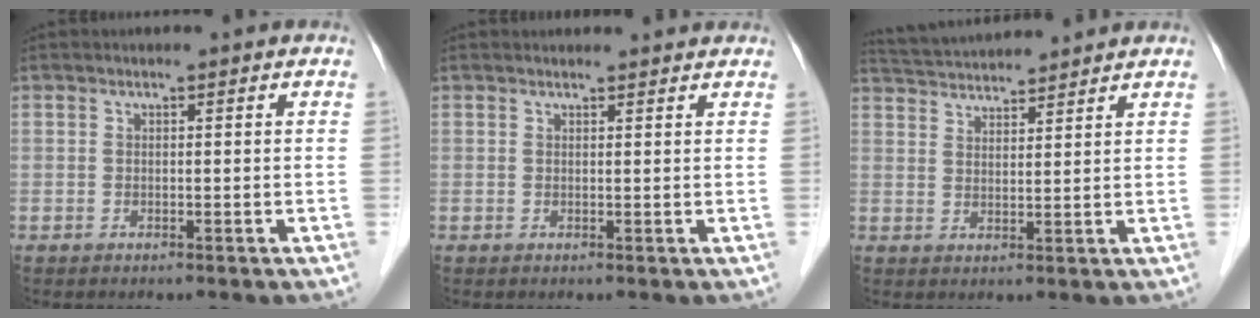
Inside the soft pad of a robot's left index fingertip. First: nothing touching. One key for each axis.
{"total": 3.1, "fx": 3.0, "fy": 0.6, "fz": 0.5, "tx": -0.010, "ty": 0.011, "tz": 0.030}
{"total": 8.1, "fx": 7.8, "fy": 0.1, "fz": 1.9, "tx": -0.044, "ty": 0.027, "tz": 0.130}